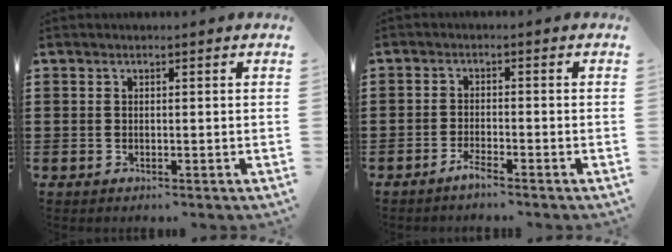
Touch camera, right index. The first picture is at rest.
{"total": 2.0, "force": [-1.8, 0.0, 0.9], "torque": [-0.024, -0.002, -0.035]}